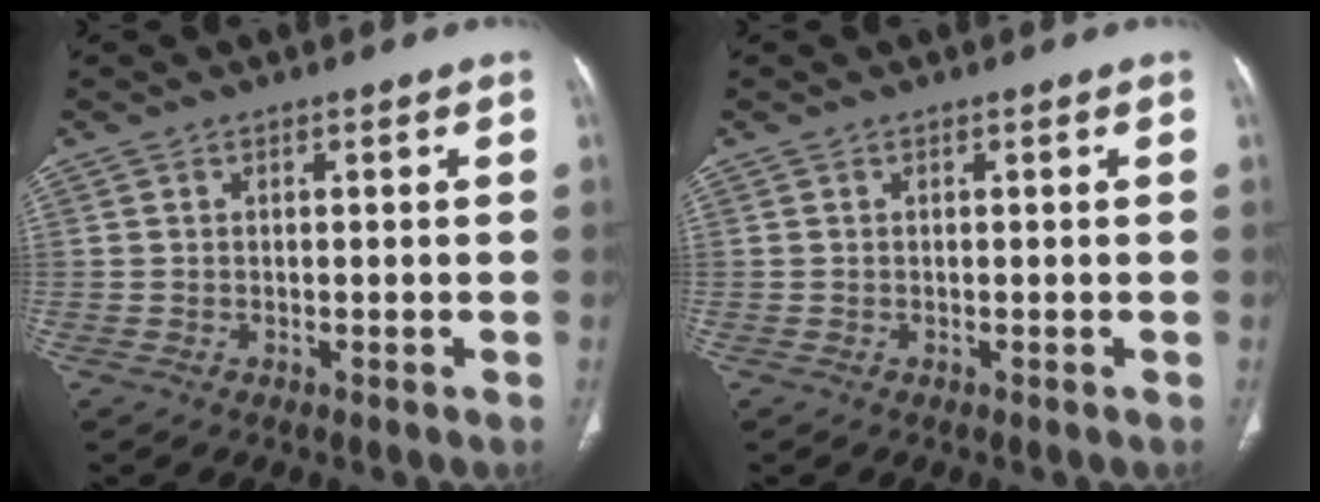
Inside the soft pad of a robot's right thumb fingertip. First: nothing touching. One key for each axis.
{"total": 0.0}